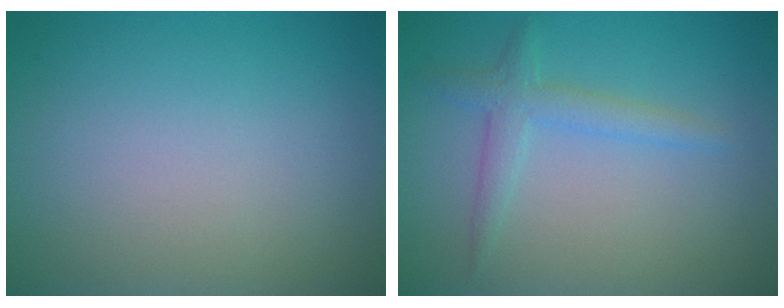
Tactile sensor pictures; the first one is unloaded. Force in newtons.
{"total": 2.3, "press": 2.3, "slide": 0.1}